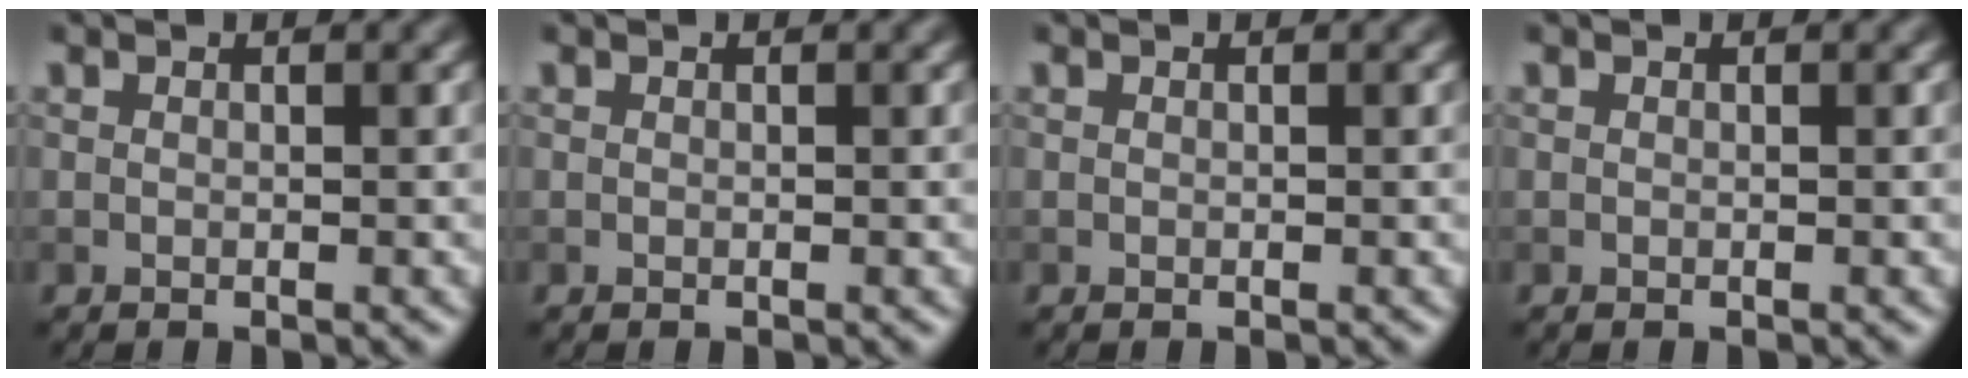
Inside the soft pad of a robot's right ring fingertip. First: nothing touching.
{"total": 0.0}
{"total": 0.0}
{"total": 0.0}